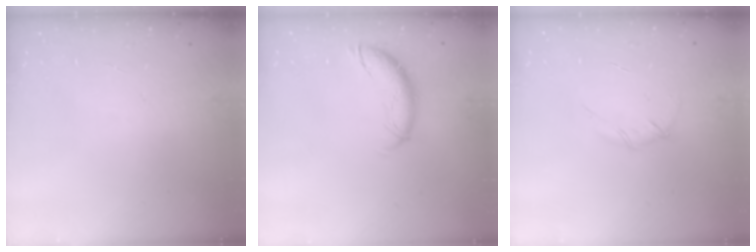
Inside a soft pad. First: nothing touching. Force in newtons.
{"total": 9.8, "press": 9.7, "slide": 1.6}
{"total": 4.5, "press": 4.3, "slide": 1.3}